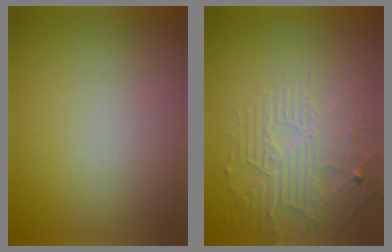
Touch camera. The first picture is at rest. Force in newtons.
{"total": 4.6, "press": 3.5, "slide": 3.0}